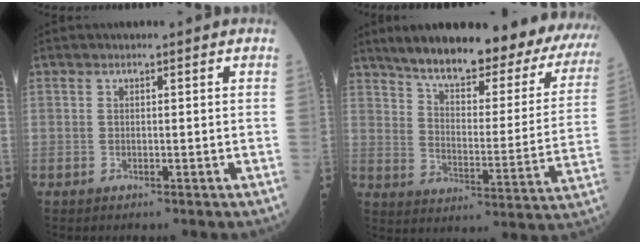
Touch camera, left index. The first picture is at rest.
{"total": 26.6, "force": [22.5, 6.1, 12.8], "torque": [-0.185, -0.044, 0.278]}